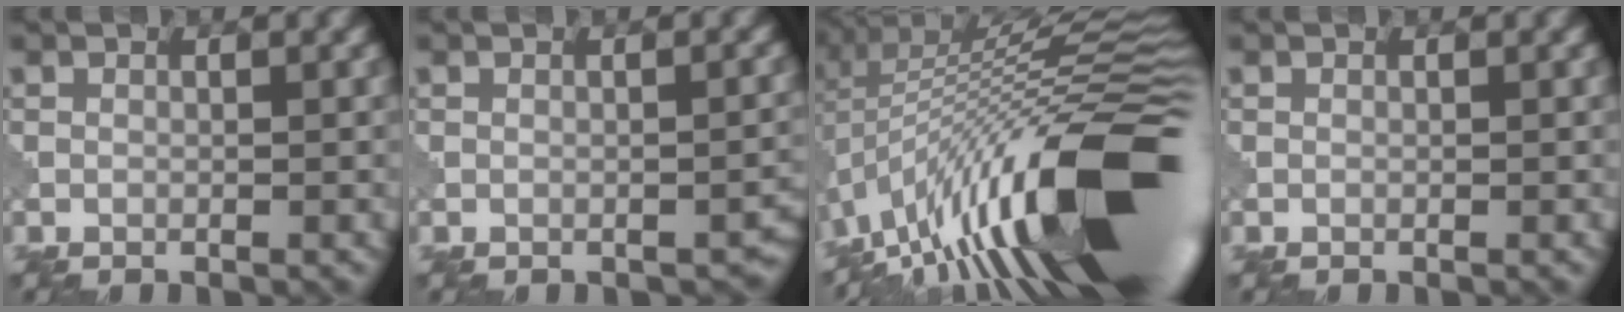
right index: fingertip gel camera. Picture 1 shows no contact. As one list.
[{"total": 1.6, "force": [-1.3, 0.6, 0.7], "torque": [-0.006, 0.003, -0.014]}, {"total": 18.2, "force": [-5.5, 5.4, 16.5], "torque": [-0.248, 0.030, -0.114]}, {"total": 0.0}]